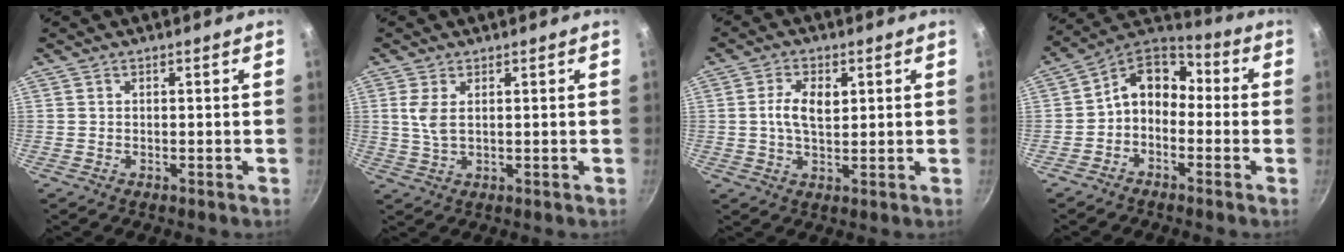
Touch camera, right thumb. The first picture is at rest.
{"total": 3.6, "force": [1.1, 1.5, 3.1], "torque": [-0.074, -0.002, 0.029]}
{"total": 6.0, "force": [1.1, 3.3, 4.9], "torque": [-0.087, 0.000, 0.018]}
{"total": 10.5, "force": [-1.3, 7.7, 7.0], "torque": [-0.080, 0.050, -0.043]}